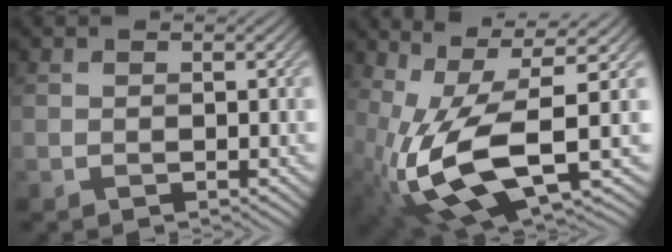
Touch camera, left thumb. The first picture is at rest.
{"total": 13.5, "force": [-1.8, 5.8, 12.0], "torque": [-0.263, -0.019, -0.025]}